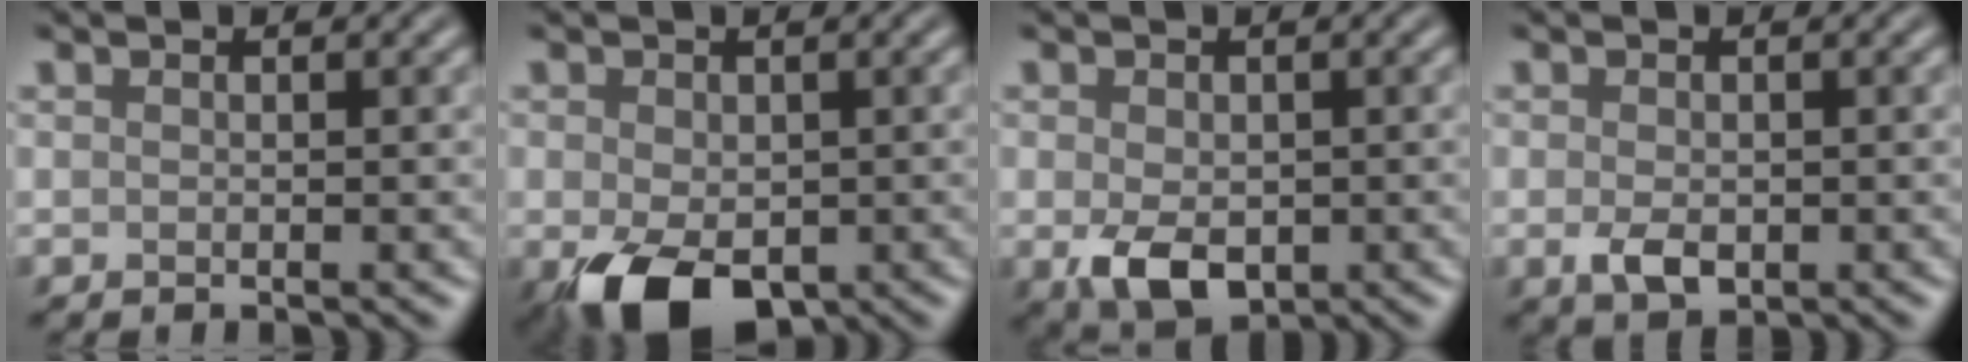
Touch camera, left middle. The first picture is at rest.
{"total": 8.1, "force": [-3.1, 5.0, 5.6], "torque": [-0.118, -0.033, -0.042]}
{"total": 5.0, "force": [-1.2, 3.3, 3.6], "torque": [-0.070, -0.018, -0.015]}
{"total": 2.6, "force": [-0.7, 1.6, 2.0], "torque": [-0.040, -0.005, -0.010]}